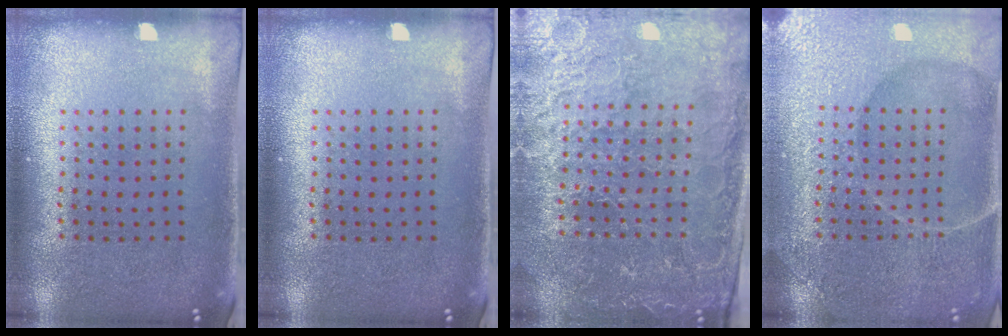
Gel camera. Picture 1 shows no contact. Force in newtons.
{"total": 0.0}
{"total": 4.0, "press": 3.9, "slide": 1.1}
{"total": 6.6, "press": 6.5, "slide": 0.9}